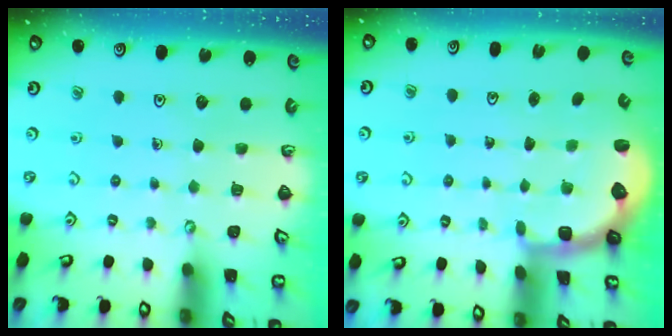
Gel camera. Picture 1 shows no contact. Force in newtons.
{"total": 2.3, "press": 1.7, "slide": 1.5}